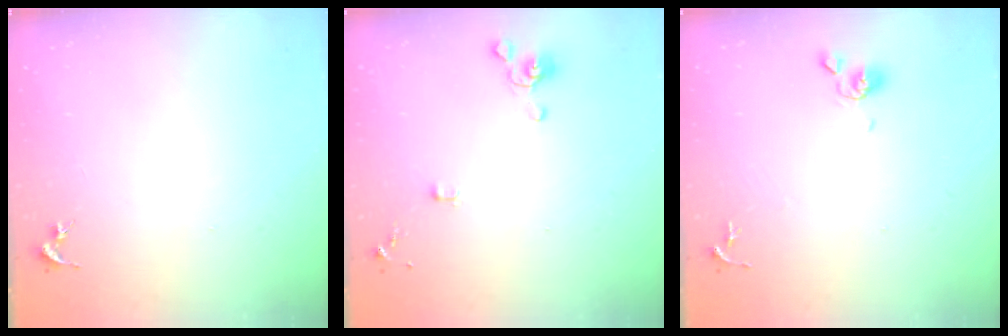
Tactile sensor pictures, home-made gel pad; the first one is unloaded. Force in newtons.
{"total": 3.9, "press": 3.8, "slide": 0.9}
{"total": 5.5, "press": 5.5, "slide": 0.7}